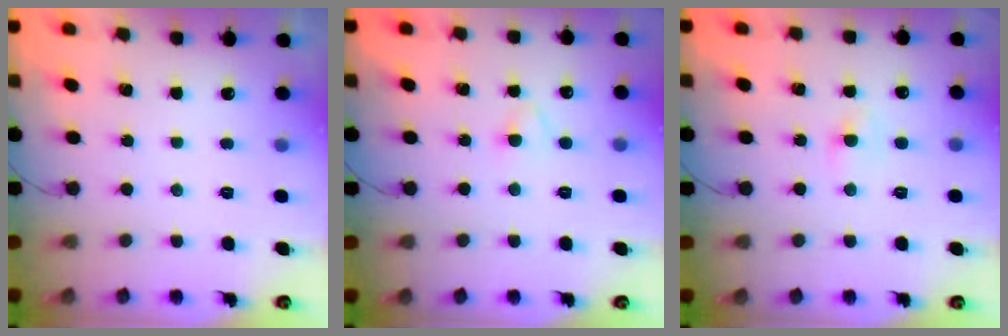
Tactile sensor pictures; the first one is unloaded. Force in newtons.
{"total": 2.4, "press": 2.1, "slide": 1.1}
{"total": 2.8, "press": 2.5, "slide": 1.2}